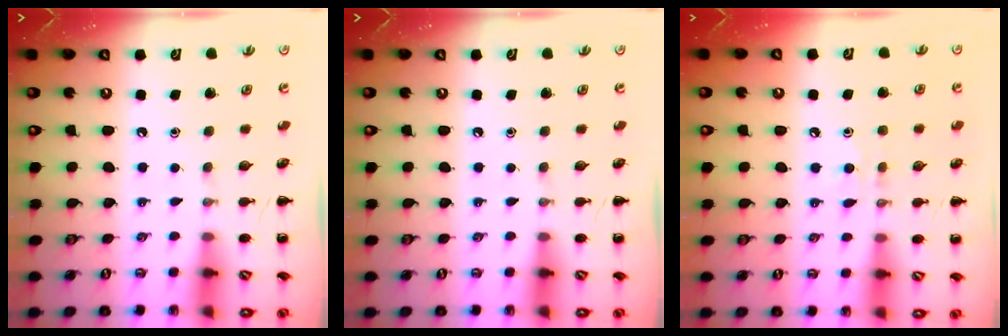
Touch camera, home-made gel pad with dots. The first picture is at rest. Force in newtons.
{"total": 0.0}
{"total": 6.1, "press": 5.8, "slide": 1.9}